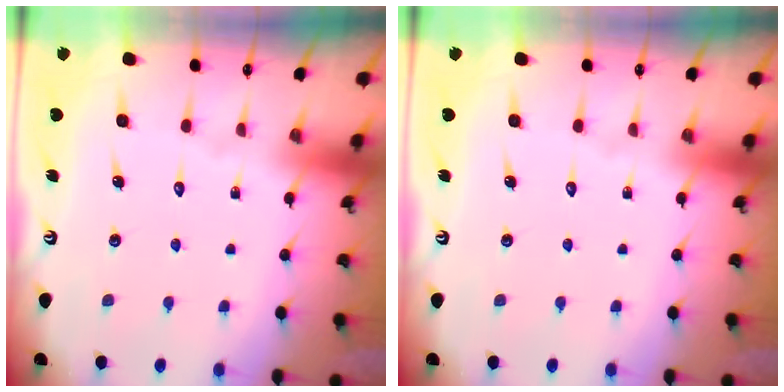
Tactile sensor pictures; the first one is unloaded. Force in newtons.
{"total": 0.0}